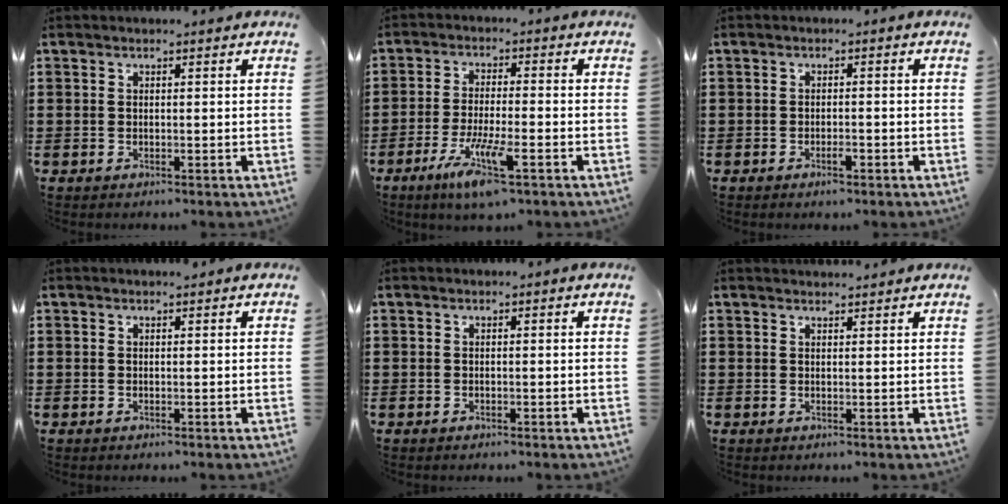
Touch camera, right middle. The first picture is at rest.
{"total": 7.4, "force": [-4.3, 0.8, 6.0], "torque": [-0.127, -0.019, -0.081]}
{"total": 1.4, "force": [-0.8, 0.4, 1.1], "torque": [-0.023, -0.004, -0.014]}
{"total": 0.0}
{"total": 0.0}
{"total": 1.4, "force": [1.4, 0.1, 0.1], "torque": [0.003, -0.003, 0.026]}